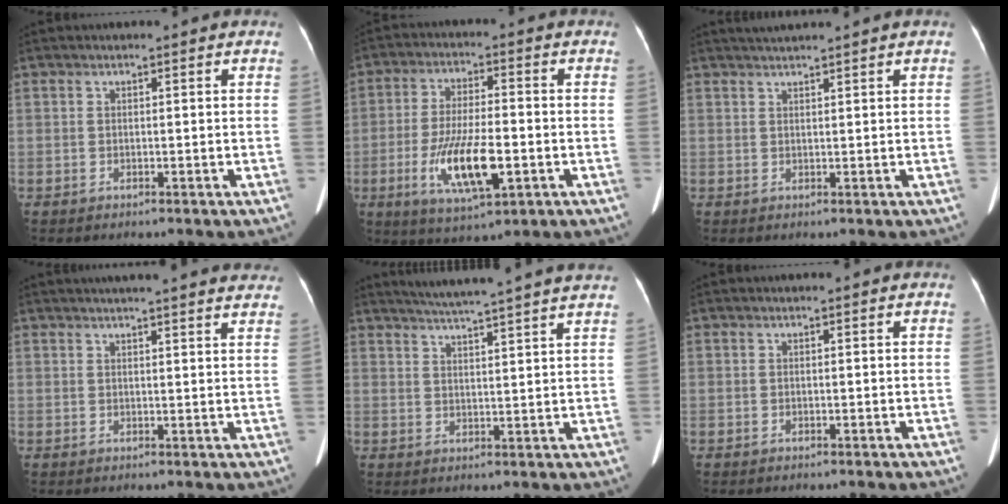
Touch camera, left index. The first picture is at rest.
{"total": 11.5, "force": [-3.4, 2.9, 10.5], "torque": [-0.211, -0.014, -0.055]}
{"total": 2.5, "force": [2.2, -0.8, 1.0], "torque": [-0.013, 0.016, 0.044]}
{"total": 17.8, "force": [16.2, 1.6, 7.3], "torque": [-0.098, 0.008, 0.188]}
{"total": 15.1, "force": [13.4, -1.1, 6.8], "torque": [-0.115, -0.003, 0.170]}
{"total": 0.0}